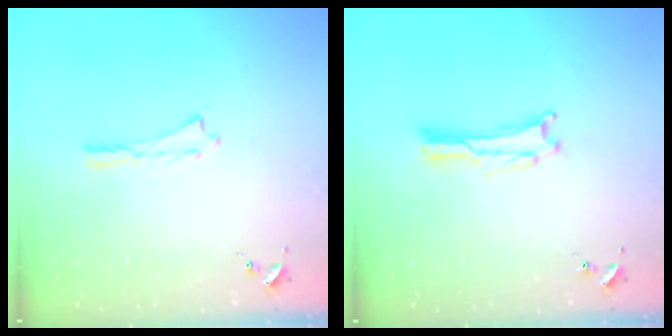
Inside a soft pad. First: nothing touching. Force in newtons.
{"total": 0.0}